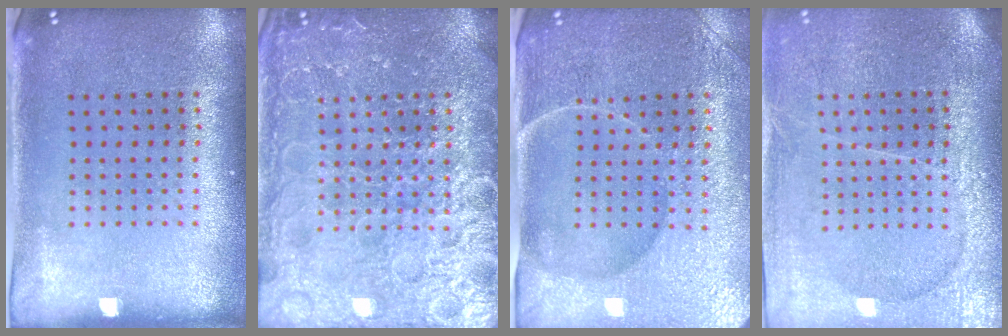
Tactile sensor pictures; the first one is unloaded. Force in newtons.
{"total": 6.9, "press": 6.9, "slide": 0.8}
{"total": 4.7, "press": 4.4, "slide": 1.6}
{"total": 3.8, "press": 3.4, "slide": 1.7}